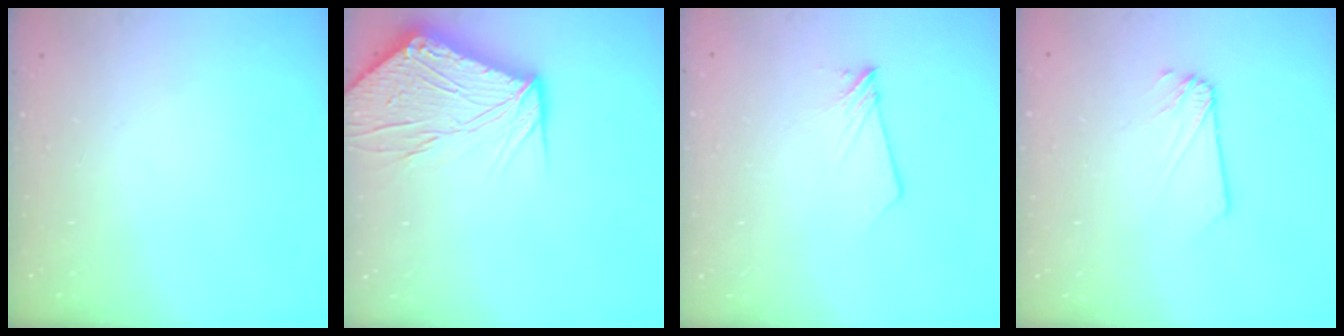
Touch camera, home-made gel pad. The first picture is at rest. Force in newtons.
{"total": 15.5, "press": 15.5, "slide": 1.5}
{"total": 6.4, "press": 6.4, "slide": 0.6}
{"total": 2.8, "press": 2.8, "slide": 0.3}